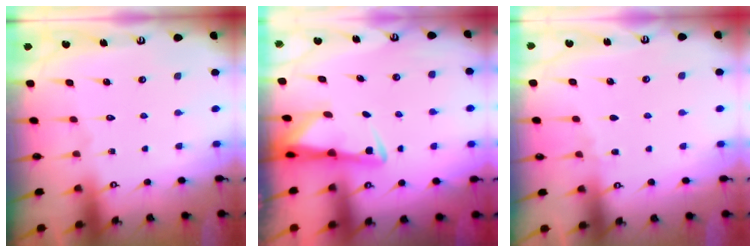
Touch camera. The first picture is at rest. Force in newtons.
{"total": 2.8, "press": 2.8, "slide": 0.4}
{"total": 4.5, "press": 4.5, "slide": 0.6}